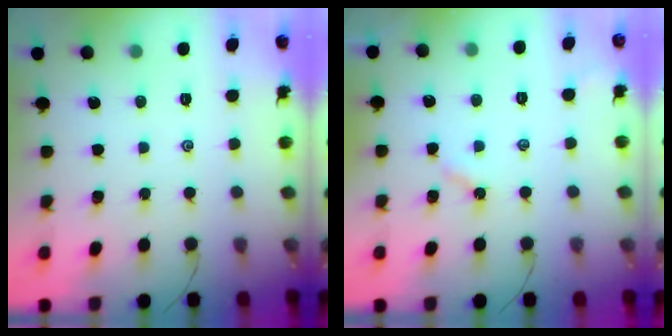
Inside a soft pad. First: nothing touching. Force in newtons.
{"total": 2.7, "press": 2.7, "slide": 0.3}